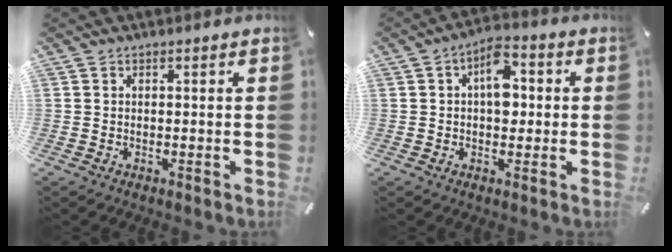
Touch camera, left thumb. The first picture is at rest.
{"total": 7.6, "force": [0.7, 4.7, 6.0], "torque": [-0.075, 0.001, 0.006]}